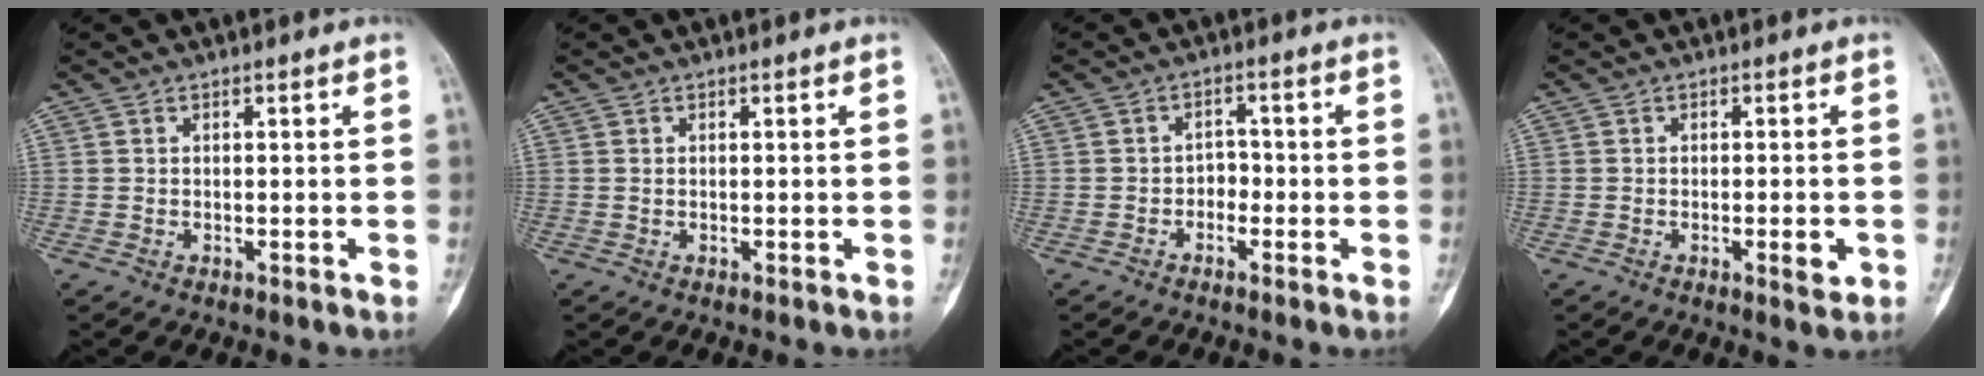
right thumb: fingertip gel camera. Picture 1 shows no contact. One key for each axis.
{"total": 0.0}
{"total": 2.5, "fx": -1.2, "fy": 1.9, "fz": 1.1, "tx": 0.004, "ty": 0.016, "tz": -0.026}
{"total": 3.1, "fx": -1.0, "fy": 1.0, "fz": 2.8, "tx": -0.036, "ty": -0.002, "tz": -0.012}